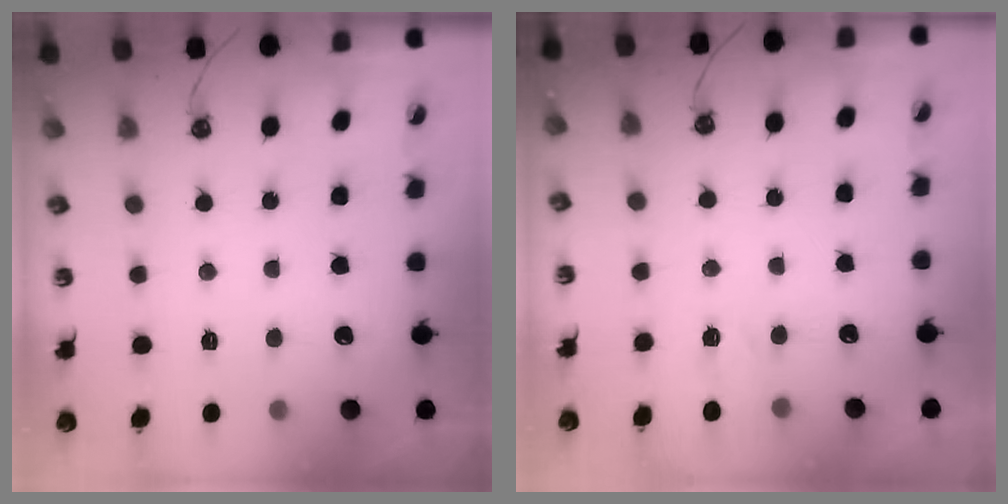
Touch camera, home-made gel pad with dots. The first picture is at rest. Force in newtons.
{"total": 3.5, "press": 3.5, "slide": 0.5}